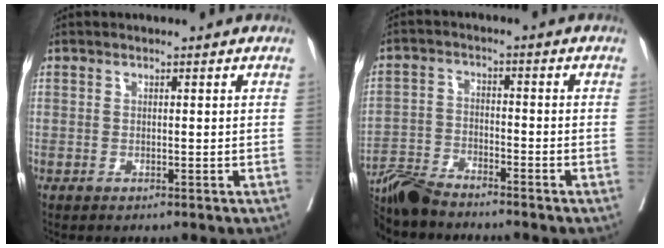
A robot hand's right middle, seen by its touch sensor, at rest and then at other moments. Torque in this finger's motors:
{"motor_torque": [-0.11, -0.77, 0.05, 0.06]}